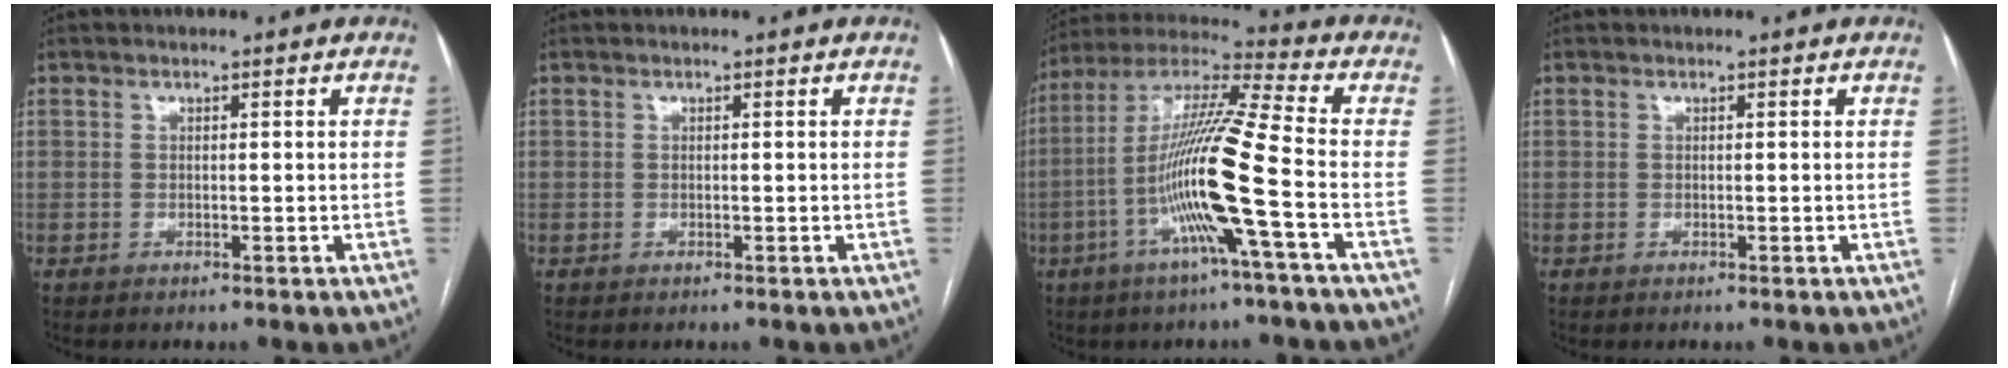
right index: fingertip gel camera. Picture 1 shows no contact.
{"total": 0.0}
{"total": 15.5, "force": [-4.5, -1.3, 14.8], "torque": [-0.289, 0.000, -0.096]}
{"total": 0.0}